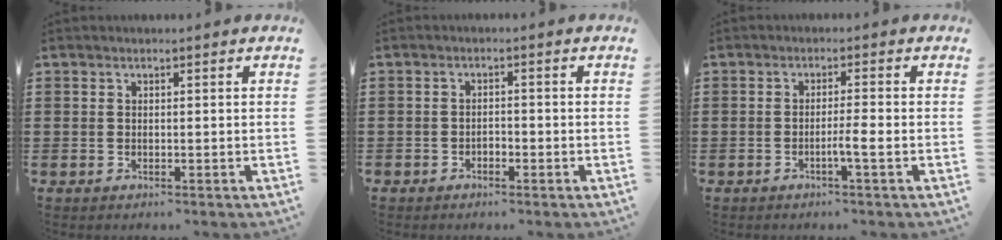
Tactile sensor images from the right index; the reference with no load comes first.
{"total": 1.3, "force": [-1.1, 0.6, 0.3], "torque": [-0.012, 0.000, -0.022]}
{"total": 2.8, "force": [-1.2, -0.3, 2.6], "torque": [-0.043, -0.006, -0.023]}